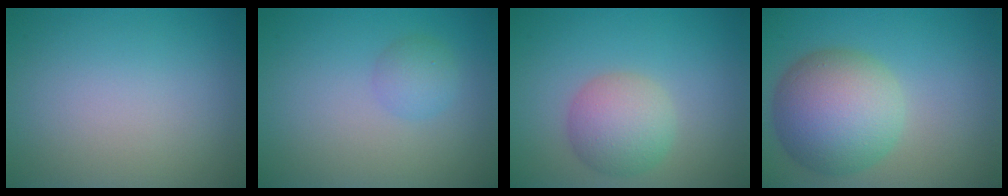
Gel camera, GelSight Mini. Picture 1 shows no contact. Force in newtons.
{"total": 1.7, "press": 1.7, "slide": 0.0}
{"total": 4.2, "press": 4.2, "slide": 0.0}
{"total": 8.5, "press": 8.5, "slide": 0.4}